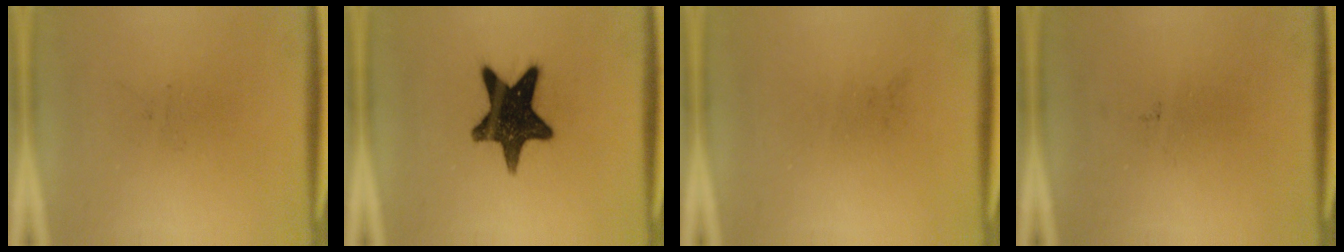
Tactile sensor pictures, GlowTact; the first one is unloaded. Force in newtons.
{"total": 15.4}
{"total": 0.0}
{"total": 0.0}